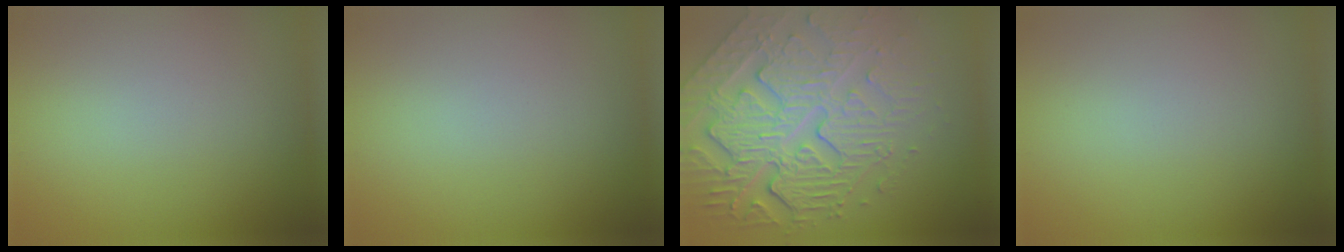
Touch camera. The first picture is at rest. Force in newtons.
{"total": 0.0}
{"total": 8.0, "press": 5.9, "slide": 5.4}
{"total": 0.0}